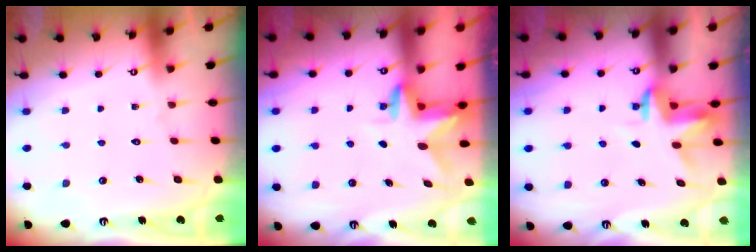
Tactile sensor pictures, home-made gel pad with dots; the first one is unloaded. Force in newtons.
{"total": 3.2, "press": 3.2, "slide": 0.2}
{"total": 3.5, "press": 3.5, "slide": 0.2}